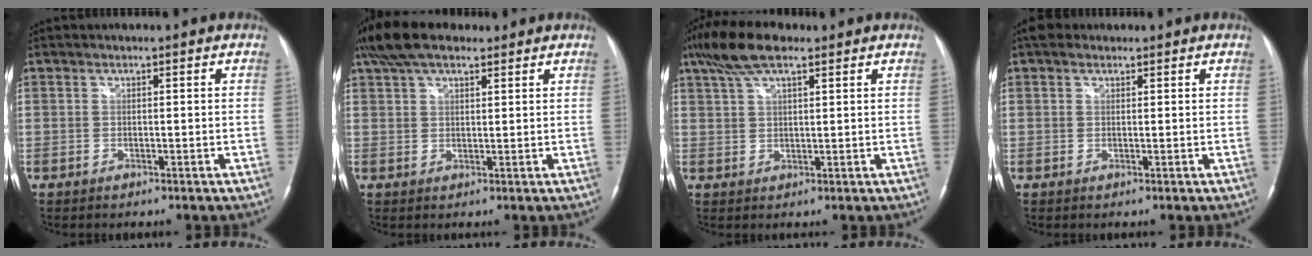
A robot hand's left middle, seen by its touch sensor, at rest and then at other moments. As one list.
[{"total": 8.7, "force": [6.4, 3.4, 4.7], "torque": [-0.096, 0.032, 0.119]}, {"total": 8.3, "force": [5.7, 2.4, 5.5], "torque": [-0.117, 0.026, 0.104]}, {"total": 2.5, "force": [1.8, 1.6, 0.7], "torque": [-0.016, 0.019, 0.028]}]